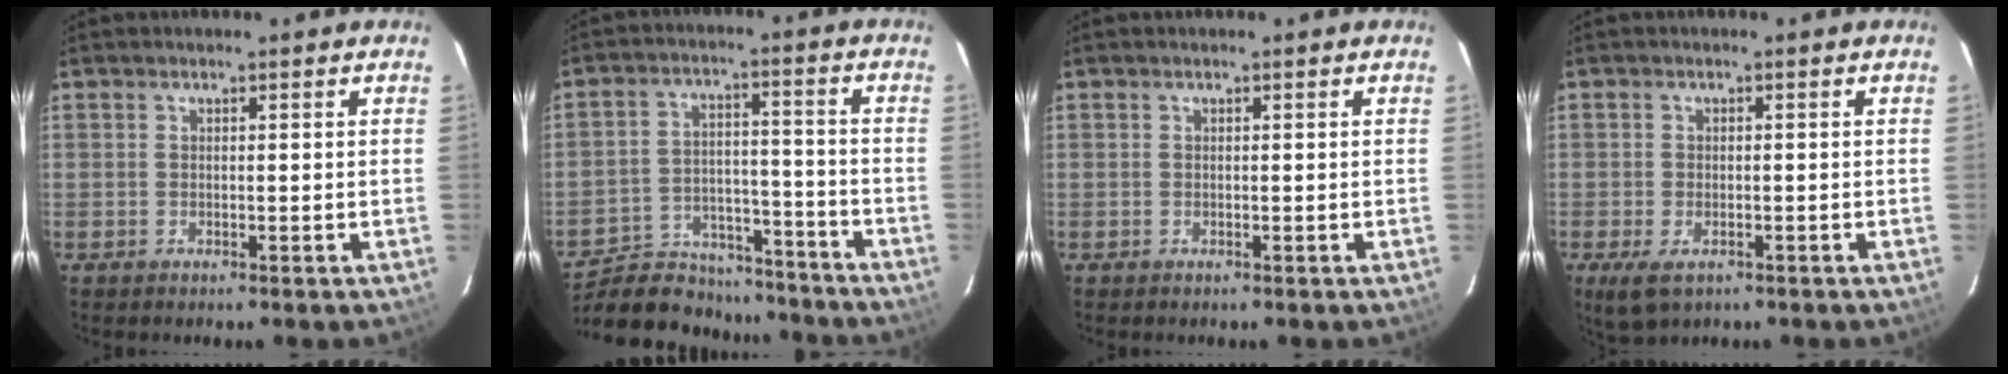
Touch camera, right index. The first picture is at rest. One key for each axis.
{"total": 21.3, "fx": -18.5, "fy": 8.0, "fz": 7.0, "tx": -0.154, "ty": 0.018, "tz": -0.258}
{"total": 0.0}
{"total": 4.7, "fx": -2.5, "fy": 2.6, "fz": 3.1, "tx": -0.068, "ty": -0.016, "tz": -0.041}